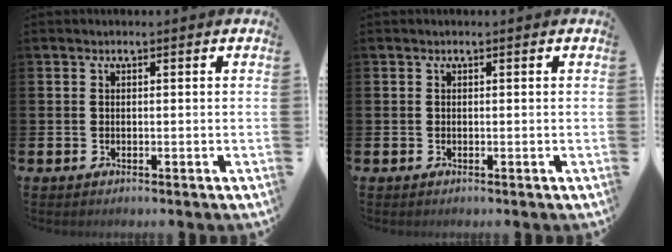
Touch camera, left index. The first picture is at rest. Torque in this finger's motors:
{"motor_torque": [-0.13, -0.03, 0.04, 0.02]}